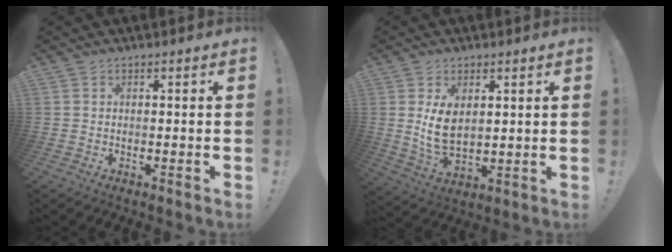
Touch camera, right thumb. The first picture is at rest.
{"total": 7.9, "force": [2.4, 4.9, 5.8], "torque": [-0.114, -0.018, 0.041]}